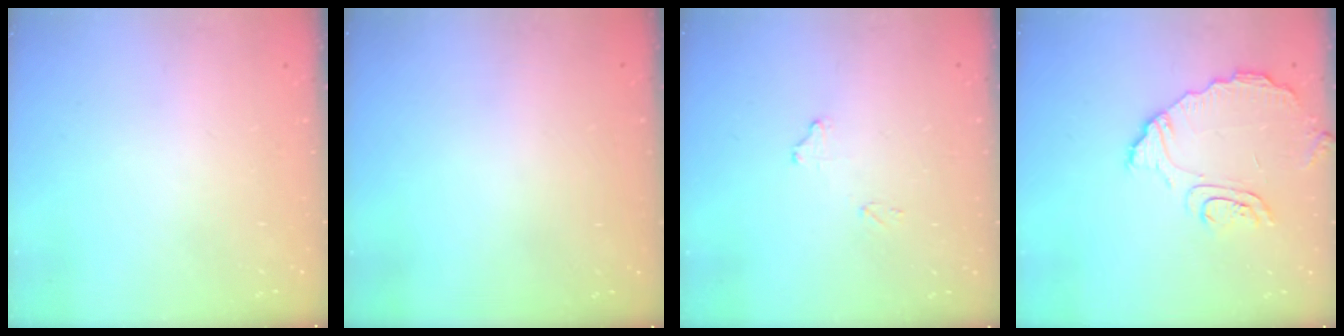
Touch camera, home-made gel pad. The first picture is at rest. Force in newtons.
{"total": 3.0, "press": 3.0, "slide": 0.1}
{"total": 7.9, "press": 7.8, "slide": 0.7}
{"total": 9.2, "press": 9.2, "slide": 0.7}